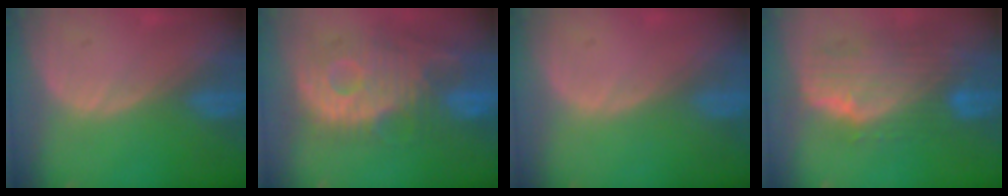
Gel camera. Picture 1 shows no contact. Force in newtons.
{"total": 12.0, "press": 10.8, "slide": 5.3}
{"total": 0.0}
{"total": 10.2, "press": 8.9, "slide": 4.8}